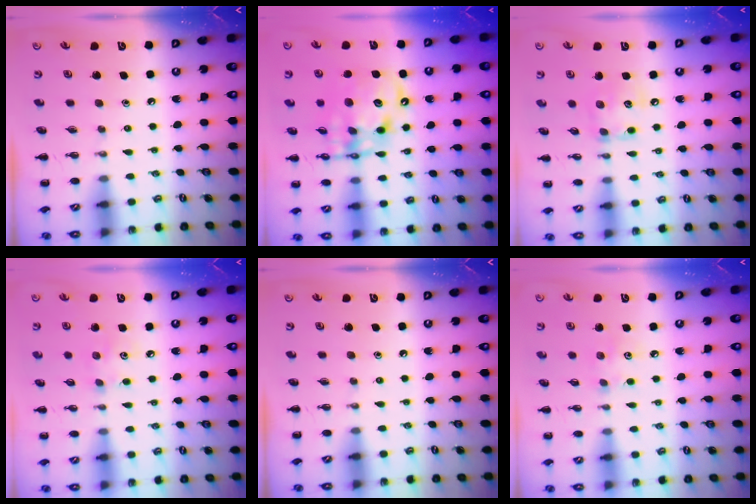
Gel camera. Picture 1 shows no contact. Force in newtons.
{"total": 13.6, "press": 13.2, "slide": 3.3}
{"total": 8.7, "press": 8.7, "slide": 0.3}
{"total": 3.5, "press": 3.4, "slide": 1.0}
{"total": 0.0}
{"total": 3.3, "press": 3.2, "slide": 0.8}